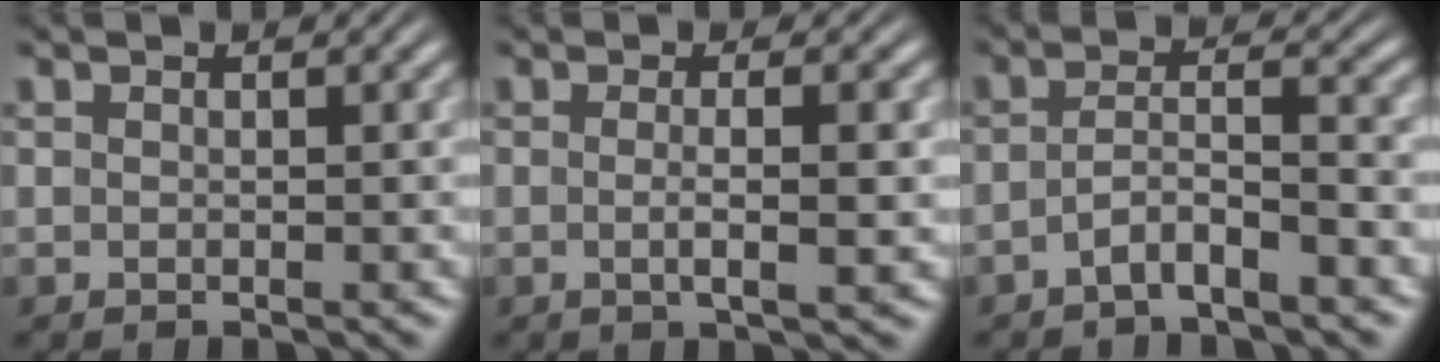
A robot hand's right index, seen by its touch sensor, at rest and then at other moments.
{"total": 2.3, "force": [-0.5, -0.3, 2.2], "torque": [-0.034, -0.005, -0.005]}
{"total": 3.0, "force": [-2.2, 0.7, 1.9], "torque": [-0.026, -0.001, -0.039]}